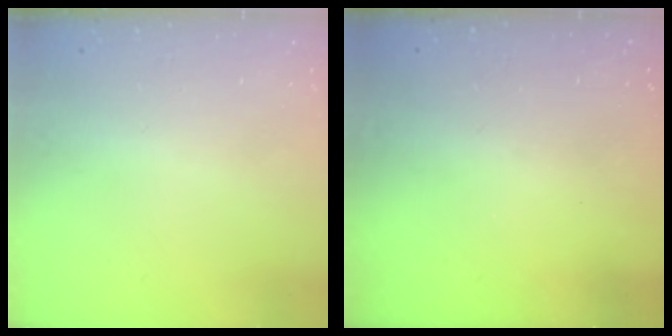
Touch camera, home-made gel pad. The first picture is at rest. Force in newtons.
{"total": 3.1, "press": 3.1, "slide": 0.1}